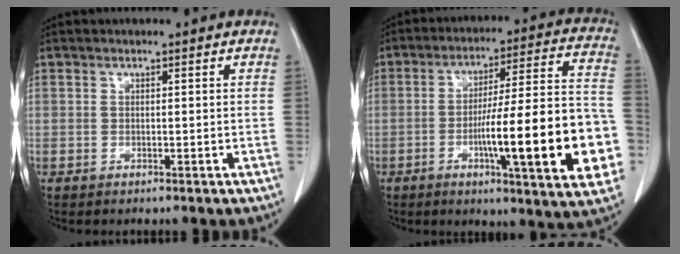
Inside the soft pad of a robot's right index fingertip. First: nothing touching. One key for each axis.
{"total": 21.9, "fx": -5.7, "fy": 2.1, "fz": 21.0, "tx": -0.249, "ty": 0.011, "tz": -0.077}